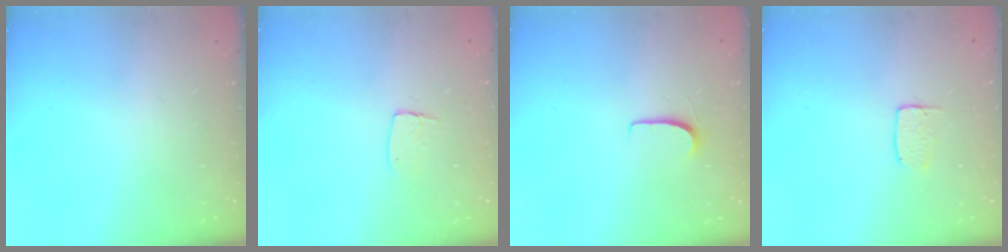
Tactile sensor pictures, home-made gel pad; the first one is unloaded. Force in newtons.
{"total": 5.5, "press": 5.5, "slide": 0.3}
{"total": 5.4, "press": 5.3, "slide": 0.5}
{"total": 3.8, "press": 3.8, "slide": 0.2}